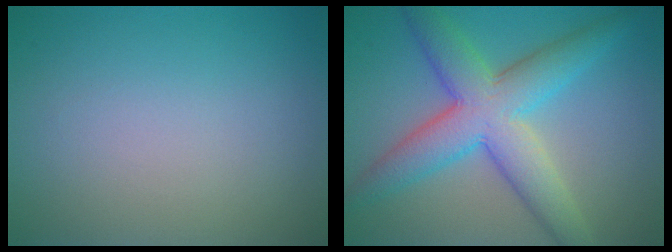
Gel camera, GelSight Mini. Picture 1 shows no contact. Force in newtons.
{"total": 7.7, "press": 7.7, "slide": 0.3}